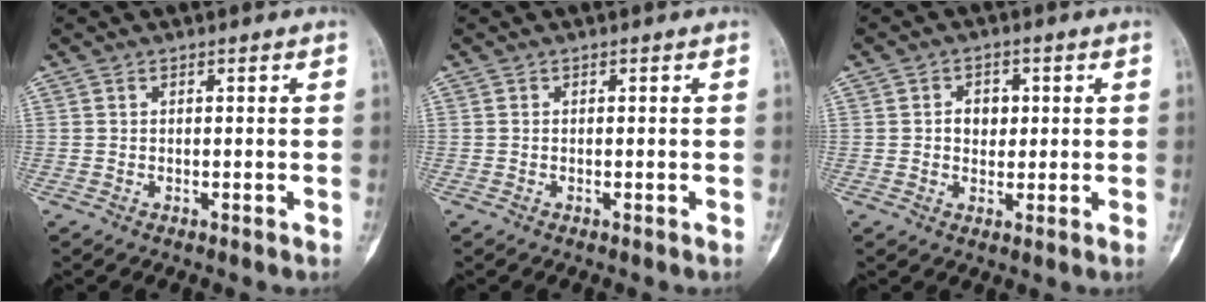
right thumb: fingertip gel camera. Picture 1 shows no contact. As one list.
[{"total": 0.0}, {"total": 3.9, "force": [0.7, 3.3, 2.0], "torque": [-0.004, 0.003, 0.008]}]